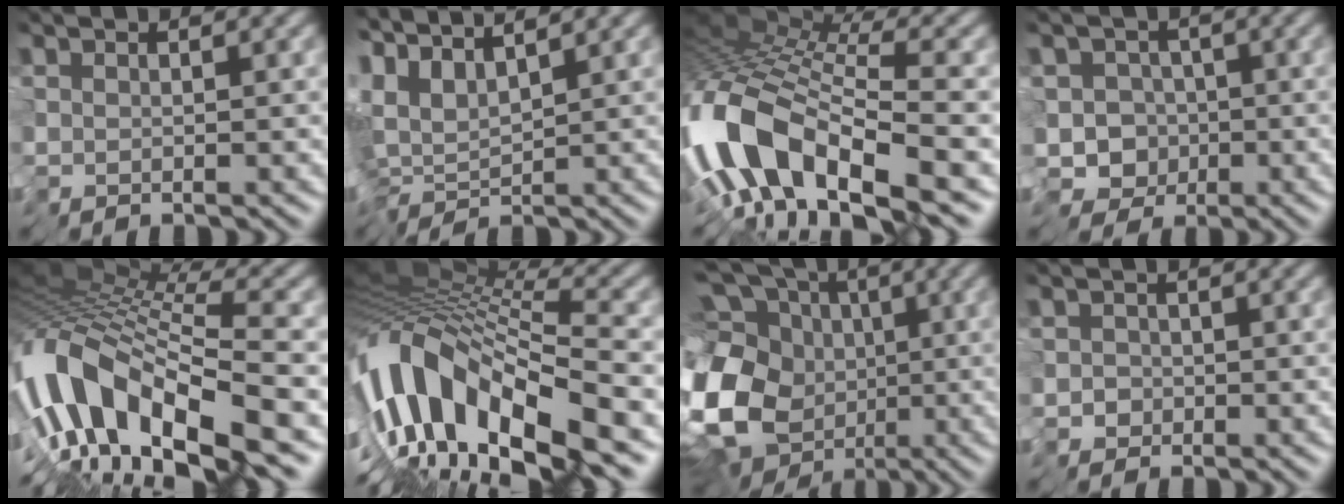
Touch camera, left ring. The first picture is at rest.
{"total": 3.9, "force": [1.8, 0.6, 3.4], "torque": [-0.079, 0.005, 0.037]}
{"total": 12.6, "force": [-5.2, 4.2, 10.7], "torque": [-0.214, 0.002, -0.096]}
{"total": 8.8, "force": [-4.5, 7.1, 2.9], "torque": [-0.037, 0.014, -0.098]}
{"total": 12.3, "force": [-5.9, 3.3, 10.3], "torque": [-0.189, 0.015, -0.108]}
{"total": 13.9, "force": [-5.1, 3.9, 12.4], "torque": [-0.237, 0.024, -0.093]}
{"total": 19.0, "force": [-2.6, 15.6, 10.5], "torque": [-0.248, 0.009, -0.081]}
{"total": 1.8, "force": [-1.1, 1.3, 0.4], "torque": [0.014, 0.010, -0.031]}